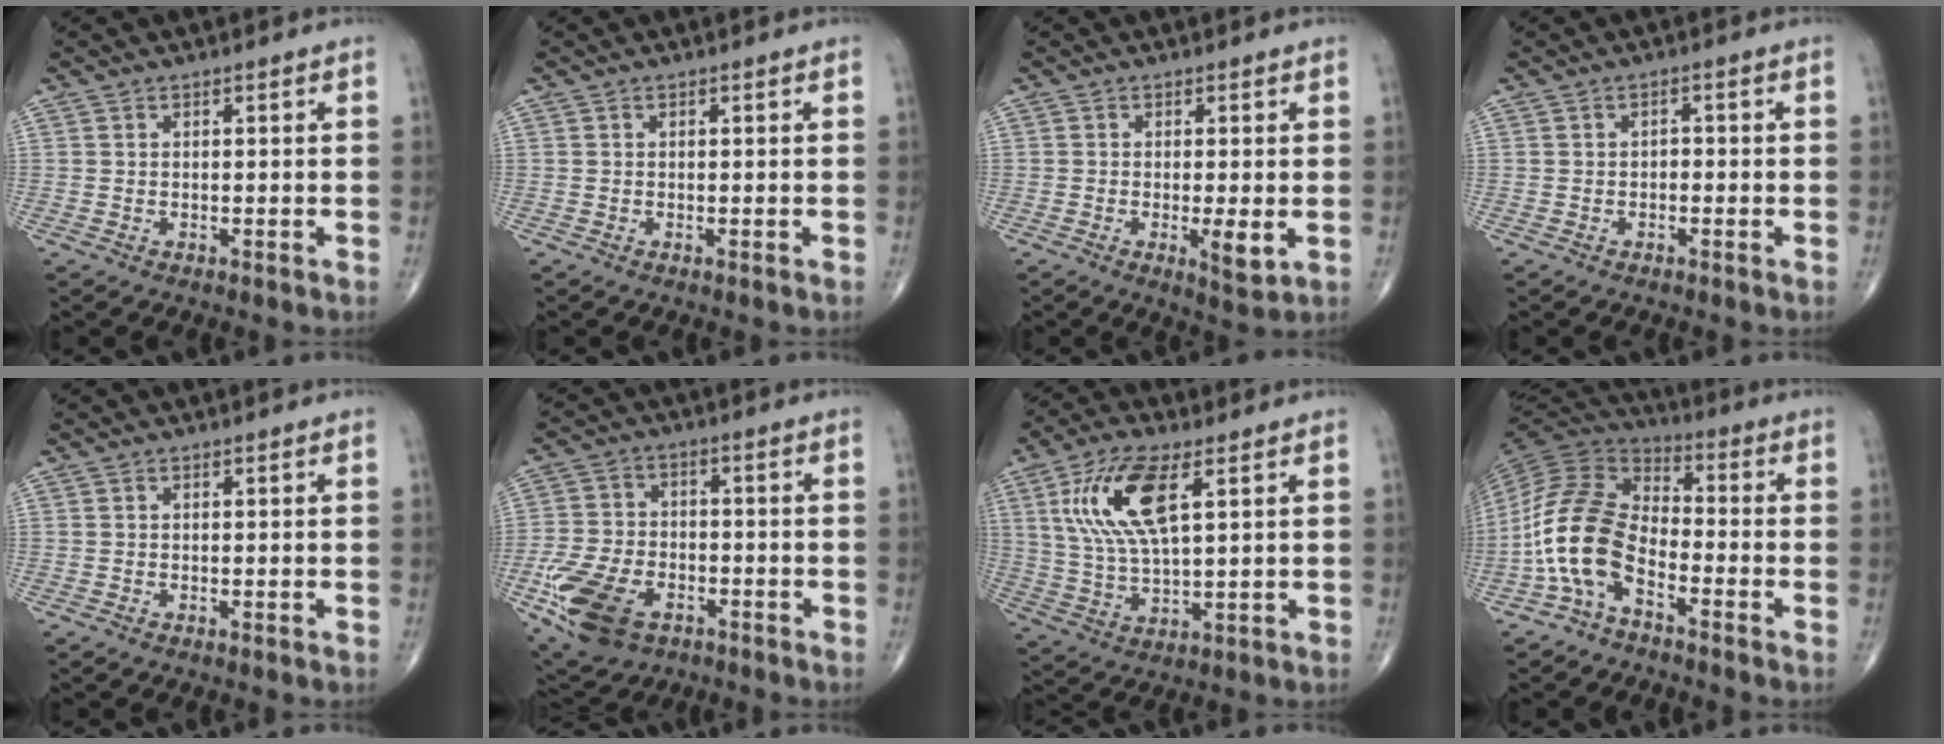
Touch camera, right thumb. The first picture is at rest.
{"total": 0.0}
{"total": 4.3, "force": [-0.8, 1.0, 4.1], "torque": [-0.065, -0.013, -0.012]}
{"total": 1.2, "force": [-0.4, 0.9, 0.7], "torque": [-0.001, 0.006, -0.011]}
{"total": 0.0}
{"total": 15.3, "force": [-6.8, 9.4, 10.0], "torque": [-0.195, 0.012, -0.119]}
{"total": 13.6, "force": [4.9, 5.1, 11.7], "torque": [-0.241, -0.009, 0.096]}
{"total": 13.6, "force": [-5.3, 7.4, 10.1], "torque": [-0.203, 0.055, -0.115]}